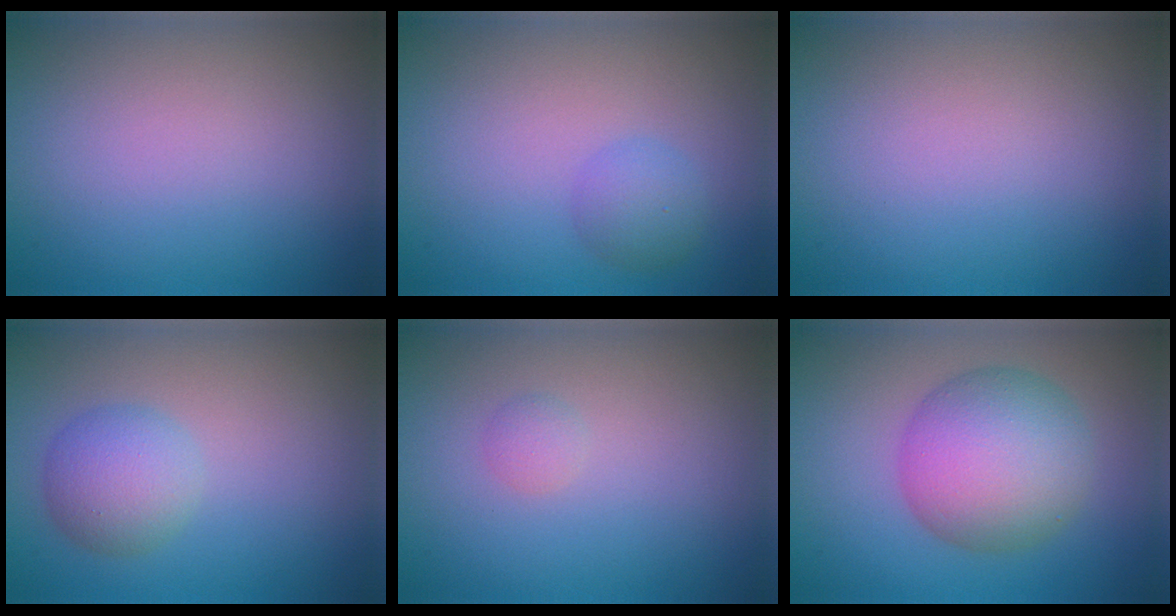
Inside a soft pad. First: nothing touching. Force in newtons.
{"total": 1.9, "press": 1.9, "slide": 0.1}
{"total": 0.0}
{"total": 3.5, "press": 3.4, "slide": 0.2}
{"total": 0.8, "press": 0.8, "slide": 0.1}
{"total": 8.0, "press": 8.0, "slide": 0.0}